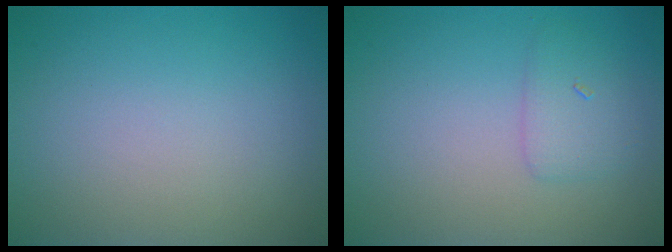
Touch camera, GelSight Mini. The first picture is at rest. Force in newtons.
{"total": 1.8, "press": 1.8, "slide": 0.1}